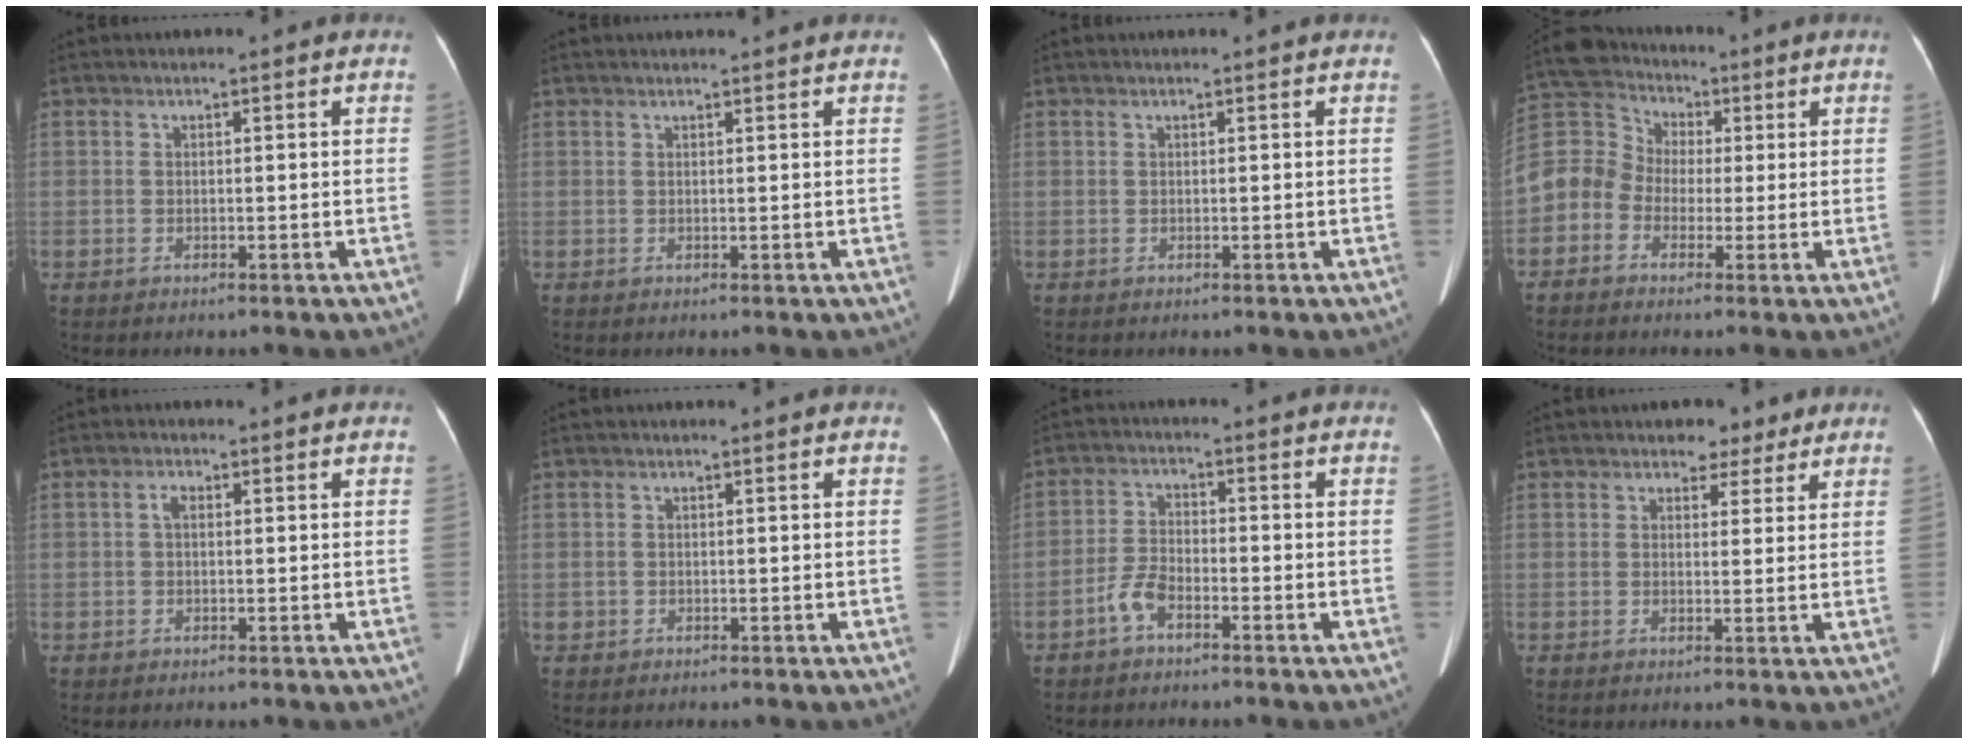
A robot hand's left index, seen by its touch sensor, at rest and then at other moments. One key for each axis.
{"total": 2.9, "fx": 2.8, "fy": -0.1, "fz": 0.7, "tx": -0.011, "ty": 0.016, "tz": 0.033}
{"total": 0.8, "fx": 0.8, "fy": 0.0, "fz": 0.2, "tx": -0.007, "ty": 0.005, "tz": 0.010}
{"total": 10.8, "fx": -0.8, "fy": 10.2, "fz": 3.5, "tx": -0.114, "ty": 0.060, "tz": -0.016}
{"total": 1.2, "fx": 0.1, "fy": 0.7, "fz": 0.9, "tx": -0.017, "ty": 0.009, "tz": 0.003}
{"total": 0.5, "fx": -0.2, "fy": 0.5, "fz": 0.0, "tx": 0.001, "ty": 0.005, "tz": -0.003}
{"total": 4.2, "fx": -3.0, "fy": 1.4, "fz": 2.6, "tx": -0.064, "ty": 0.004, "tz": -0.058}
{"total": 3.9, "fx": 2.8, "fy": 2.5, "fz": 1.1, "tx": -0.005, "ty": 0.007, "tz": 0.036}